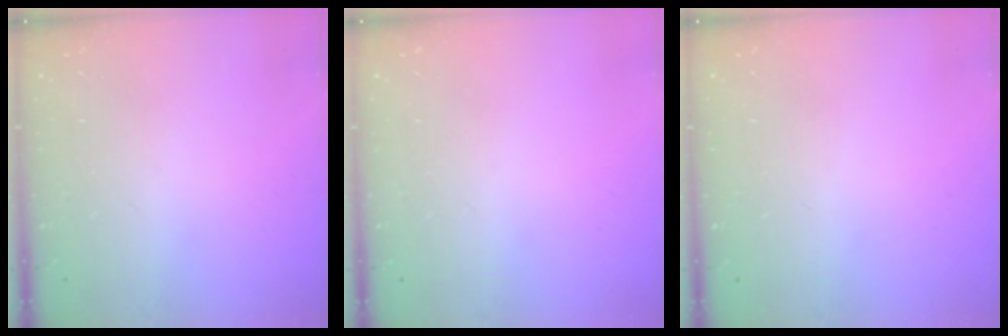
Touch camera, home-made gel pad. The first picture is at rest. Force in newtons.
{"total": 0.0}
{"total": 0.0}